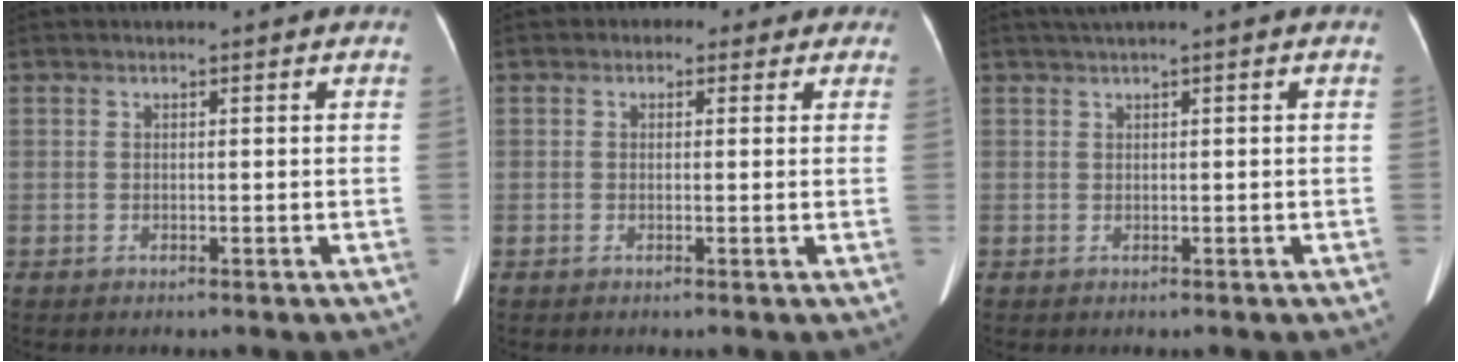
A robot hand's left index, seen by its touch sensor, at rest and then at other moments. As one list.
[{"total": 3.0, "force": [1.4, 2.3, 1.1], "torque": [-0.006, 0.019, 0.010]}, {"total": 0.8, "force": [0.4, 0.0, 0.7], "torque": [-0.013, 0.015, 0.013]}]